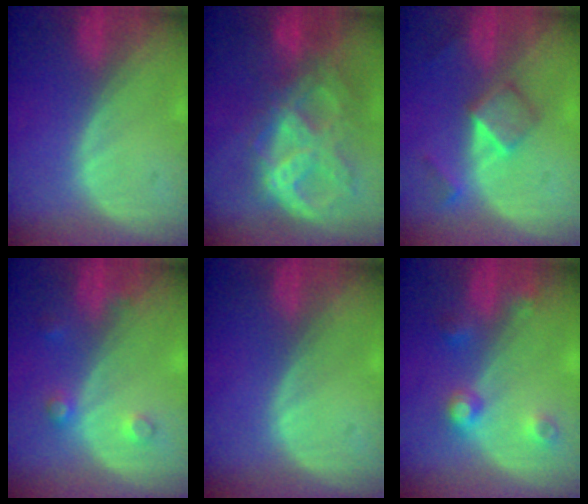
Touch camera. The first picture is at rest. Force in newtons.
{"total": 10.6, "press": 8.9, "slide": 5.7}
{"total": 5.2, "press": 4.5, "slide": 2.6}
{"total": 2.6, "press": 2.6, "slide": 0.3}
{"total": 0.0}
{"total": 4.5, "press": 4.0, "slide": 2.1}